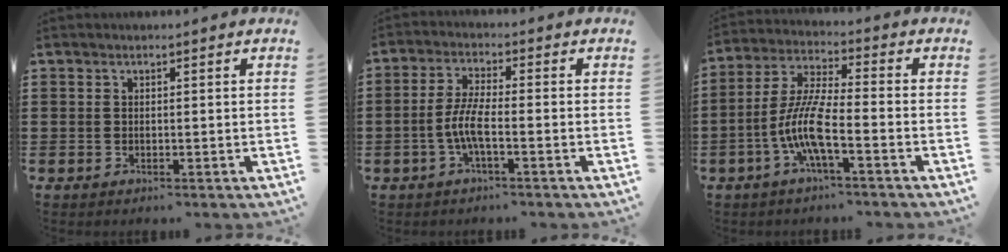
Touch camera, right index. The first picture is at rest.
{"total": 5.2, "force": [-1.9, 1.0, 4.7], "torque": [-0.116, -0.010, -0.046]}
{"total": 8.4, "force": [-3.5, 1.2, 7.6], "torque": [-0.180, -0.014, -0.076]}